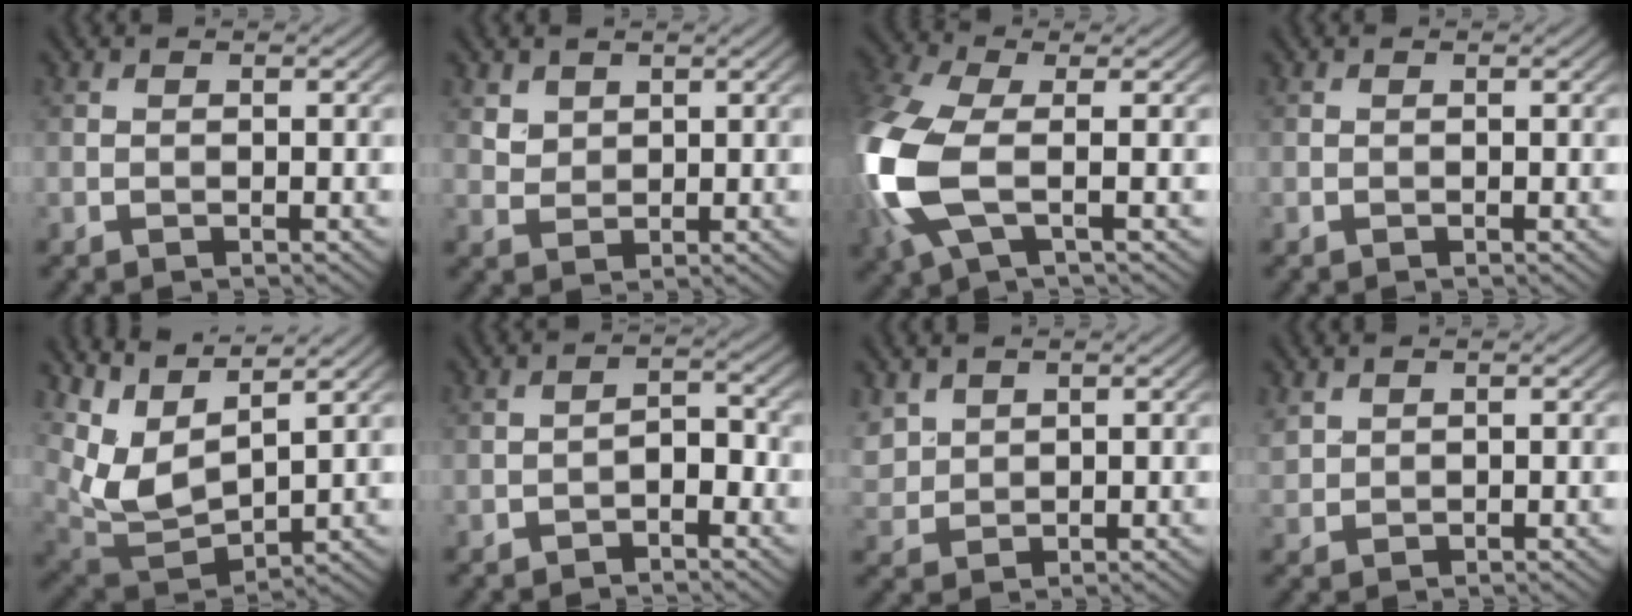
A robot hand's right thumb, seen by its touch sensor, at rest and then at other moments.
{"total": 2.4, "force": [1.6, 1.6, 0.7], "torque": [-0.024, -0.008, 0.037]}
{"total": 12.5, "force": [-1.6, 6.3, 10.6], "torque": [-0.308, -0.013, -0.037]}
{"total": 0.0}
{"total": 9.3, "force": [5.3, 3.6, 6.8], "torque": [-0.174, 0.000, 0.111]}
{"total": 2.3, "force": [-1.5, 1.1, 1.3], "torque": [-0.020, 0.009, -0.030]}
{"total": 3.8, "force": [2.2, 2.5, 1.8], "torque": [-0.059, 0.002, 0.051]}
{"total": 1.7, "force": [1.2, 1.0, 0.6], "torque": [-0.022, 0.002, 0.033]}